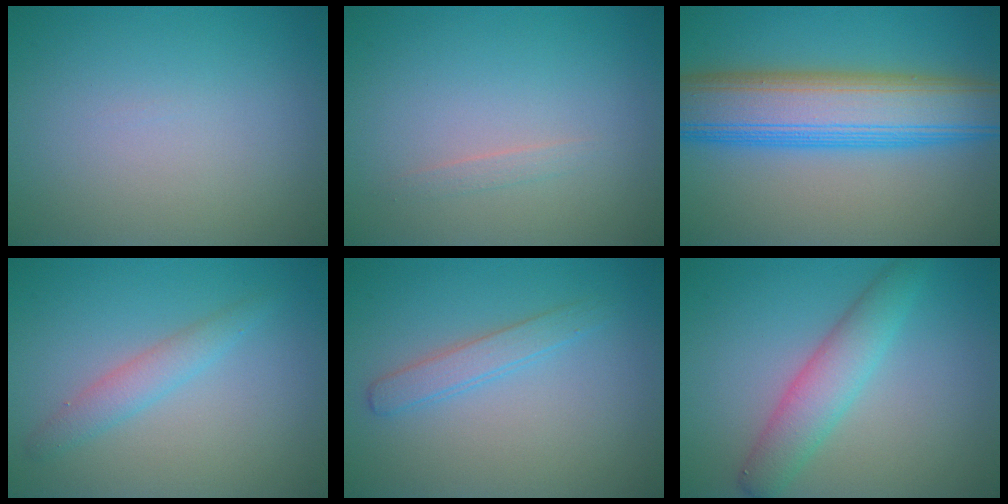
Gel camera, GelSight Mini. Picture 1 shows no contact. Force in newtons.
{"total": 0.7, "press": 0.7, "slide": 0.1}
{"total": 10.5, "press": 10.5, "slide": 0.3}
{"total": 2.9, "press": 2.9, "slide": 0.4}
{"total": 1.9, "press": 1.9, "slide": 0.1}
{"total": 3.8, "press": 3.8, "slide": 0.1}